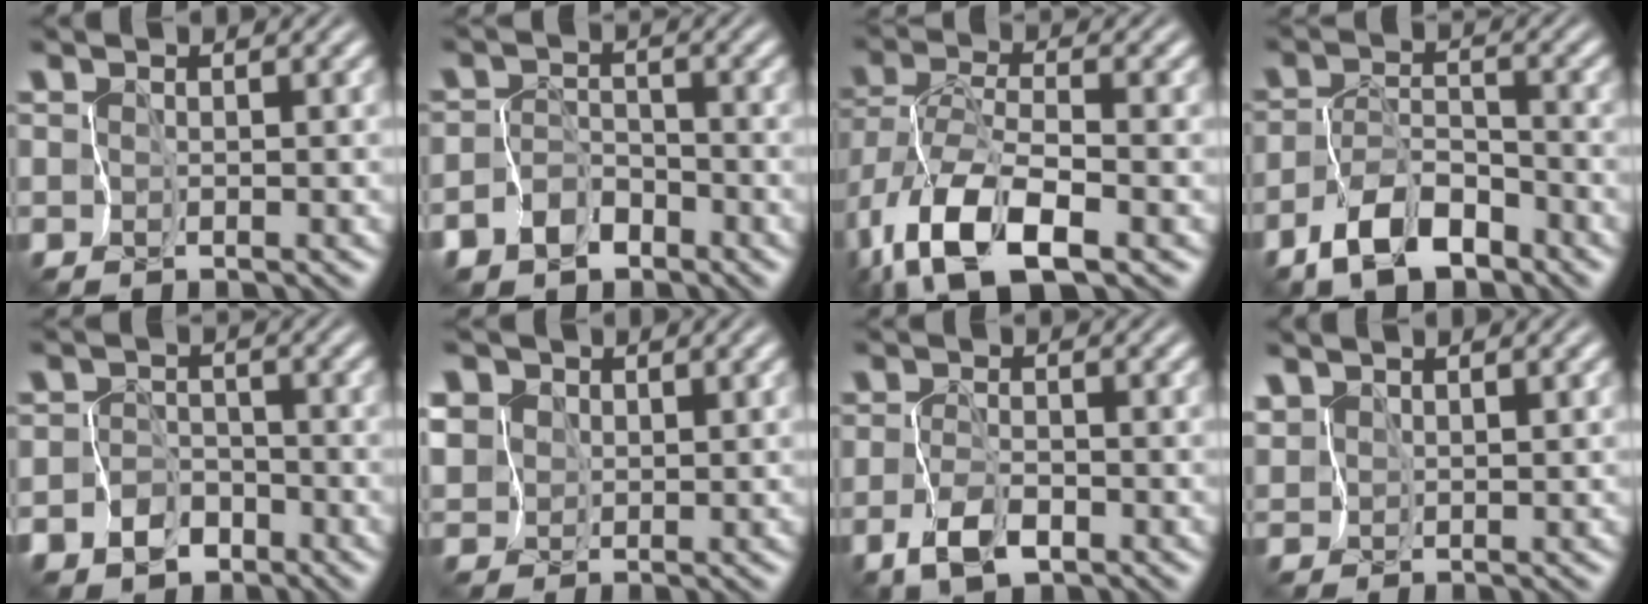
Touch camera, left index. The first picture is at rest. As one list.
[{"total": 4.0, "force": [-2.8, 2.8, 0.5], "torque": [0.017, 0.005, -0.059]}, {"total": 9.4, "force": [-4.9, 3.6, 7.2], "torque": [-0.147, -0.006, -0.091]}, {"total": 5.4, "force": [-3.7, 2.2, 3.2], "torque": [-0.058, 0.004, -0.071]}, {"total": 4.7, "force": [-2.8, 3.7, 0.6], "torque": [0.017, 0.000, -0.059]}, {"total": 7.3, "force": [3.9, 5.5, 2.8], "torque": [-0.075, 0.029, 0.047]}, {"total": 2.5, "force": [-1.1, 1.1, 1.9], "torque": [-0.037, 0.004, -0.022]}, {"total": 1.9, "force": [1.8, 0.5, 0.4], "torque": [-0.016, 0.005, 0.042]}]